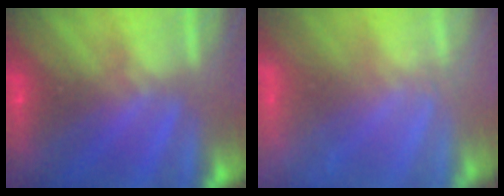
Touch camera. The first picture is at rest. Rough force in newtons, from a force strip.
{"total": 2.4}